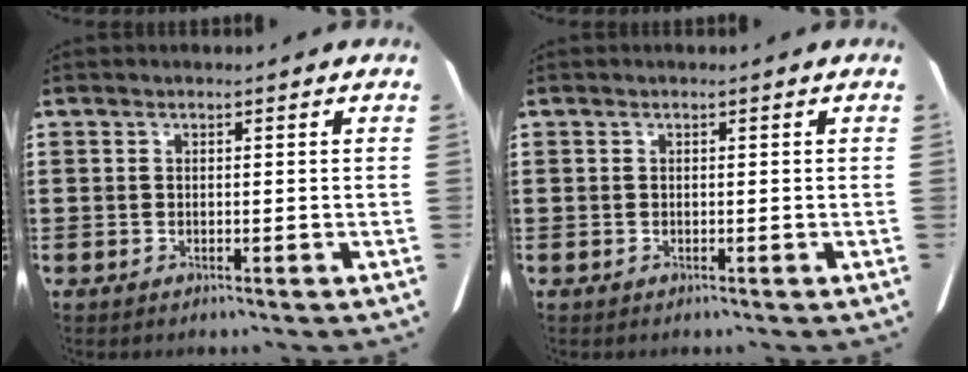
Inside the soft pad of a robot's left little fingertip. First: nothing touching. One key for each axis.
{"total": 0.0}